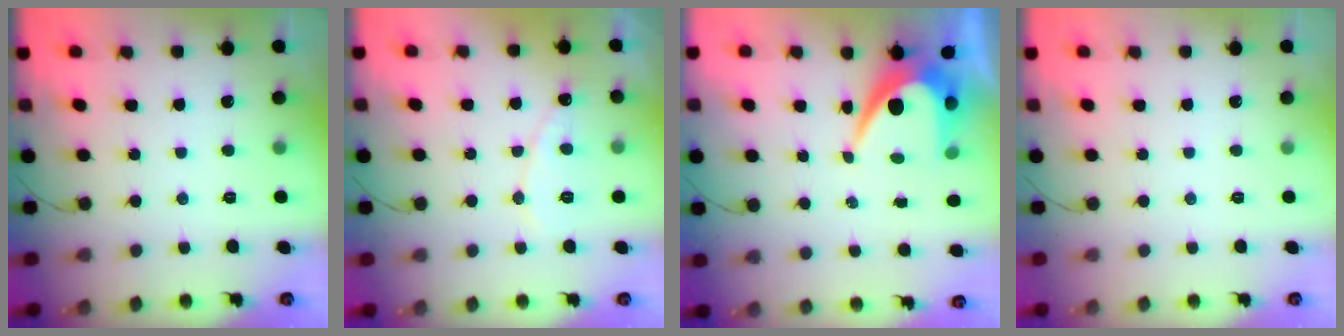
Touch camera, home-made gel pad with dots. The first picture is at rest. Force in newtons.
{"total": 7.4, "press": 7.4, "slide": 0.6}
{"total": 8.6, "press": 8.6, "slide": 0.8}
{"total": 0.0}